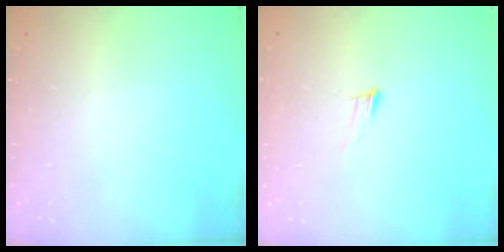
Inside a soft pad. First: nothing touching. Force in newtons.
{"total": 6.3, "press": 6.2, "slide": 1.0}